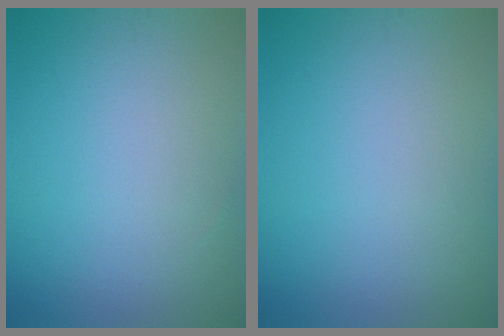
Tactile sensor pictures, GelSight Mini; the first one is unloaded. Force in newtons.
{"total": 0.0}